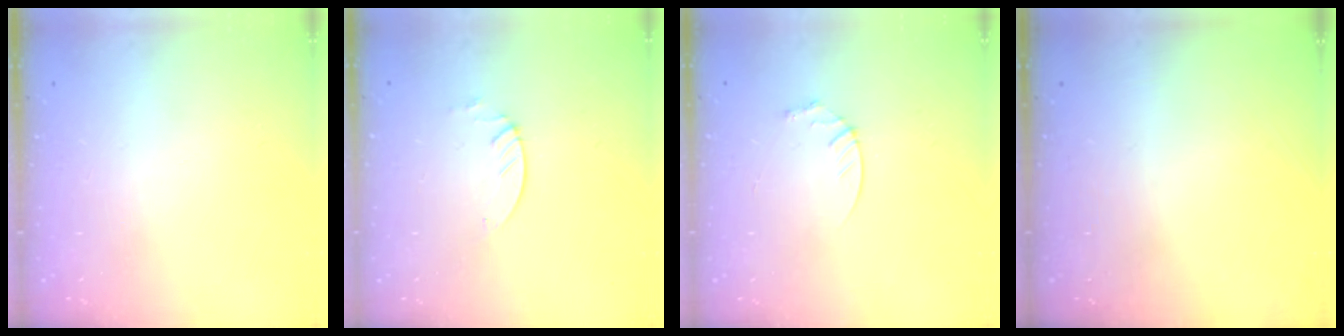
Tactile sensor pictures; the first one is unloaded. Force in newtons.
{"total": 2.1, "press": 2.1, "slide": 0.2}
{"total": 3.6, "press": 3.6, "slide": 0.4}
{"total": 0.0}